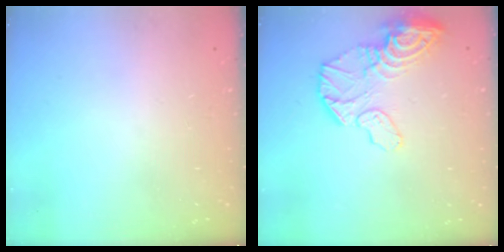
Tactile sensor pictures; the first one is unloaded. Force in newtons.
{"total": 14.5, "press": 14.4, "slide": 1.5}